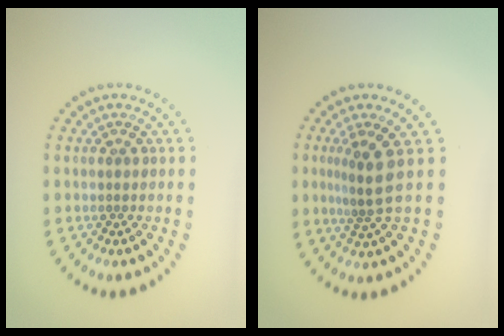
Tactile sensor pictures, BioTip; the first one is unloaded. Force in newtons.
{"total": 2.8, "press": 1.8, "slide": 2.2}